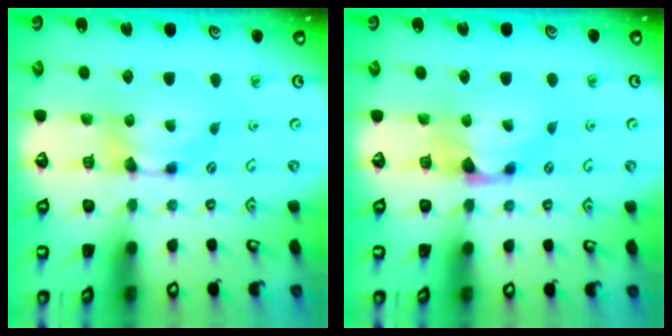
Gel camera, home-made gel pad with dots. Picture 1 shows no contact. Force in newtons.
{"total": 1.2, "press": 0.4, "slide": 1.2}